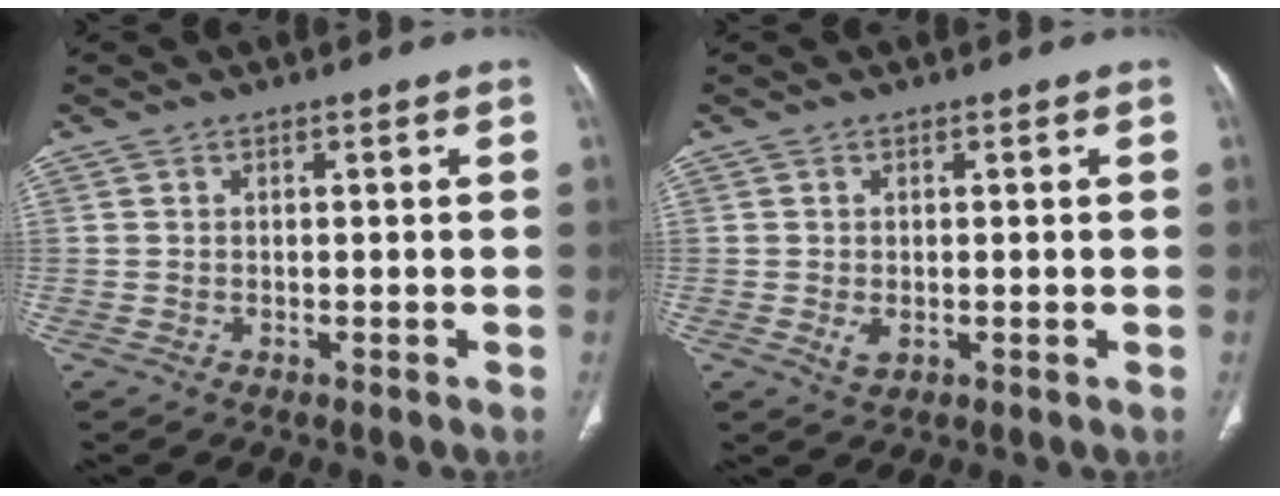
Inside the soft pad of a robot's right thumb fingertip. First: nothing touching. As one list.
[{"total": 1.8, "force": [-0.3, 0.9, 1.6], "torque": [-0.030, -0.008, -0.002]}]